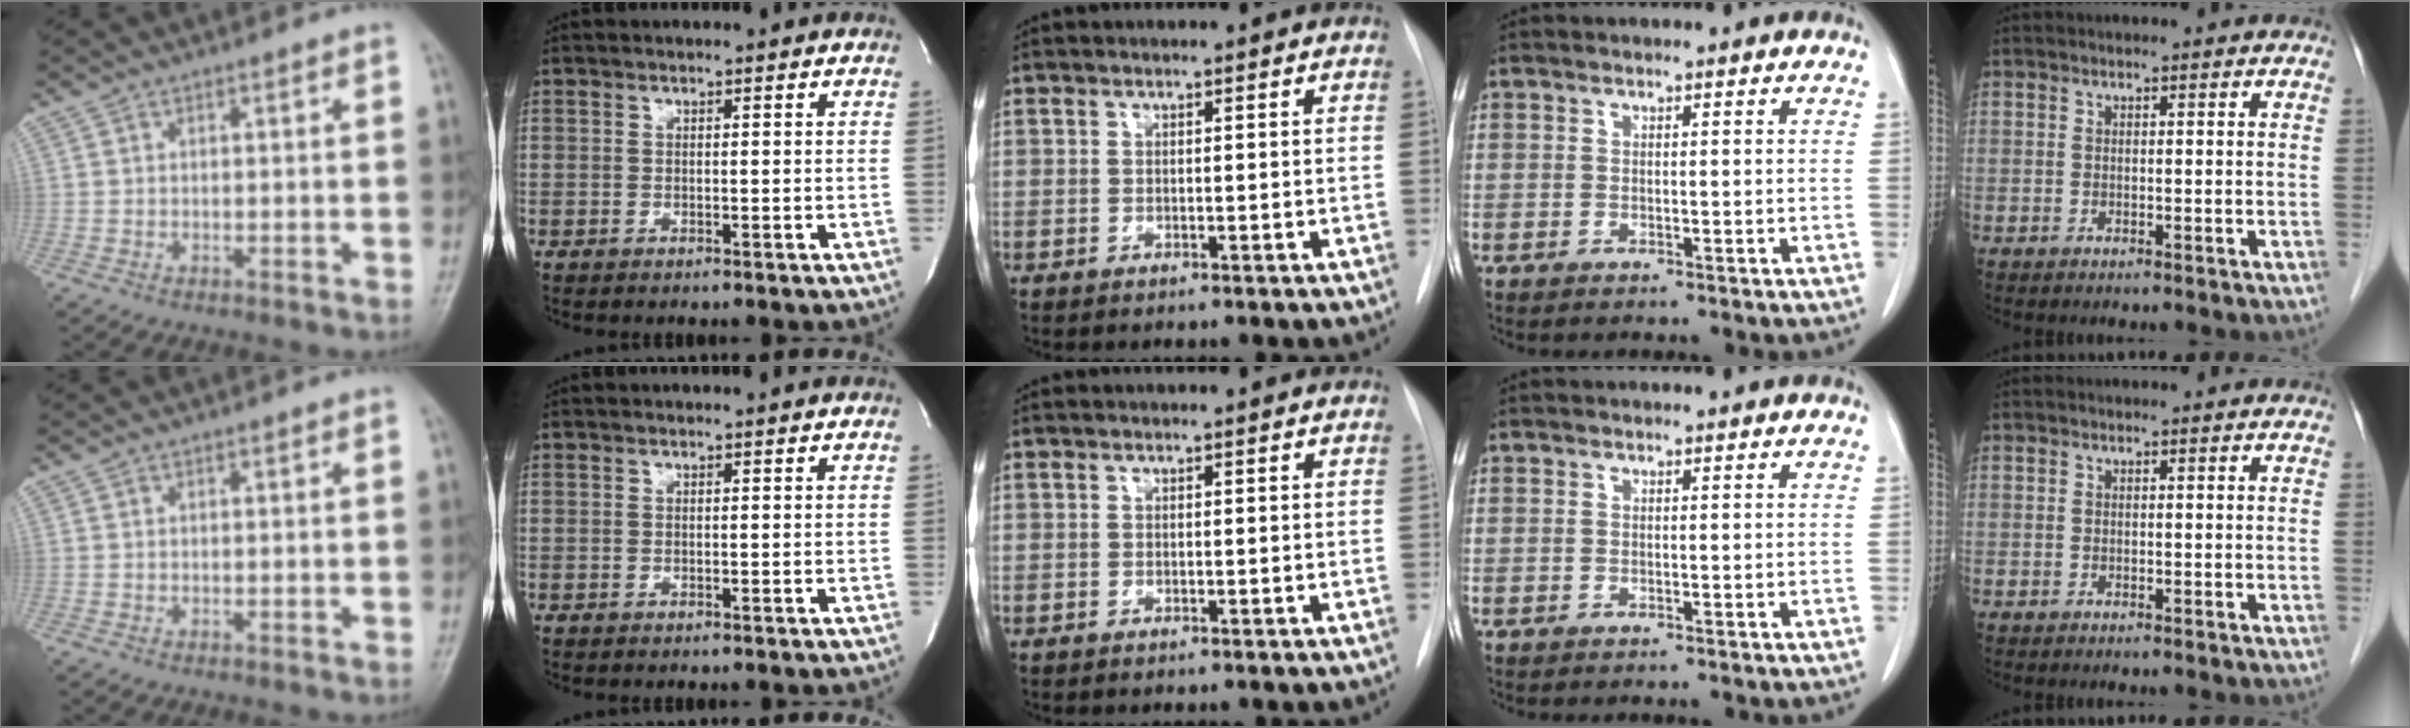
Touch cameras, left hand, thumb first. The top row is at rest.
{}